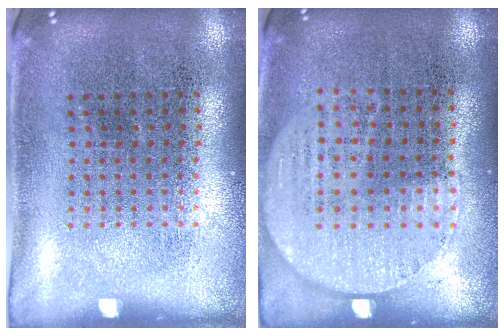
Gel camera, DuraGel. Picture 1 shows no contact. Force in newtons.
{"total": 0.7, "press": 0.4, "slide": 0.5}